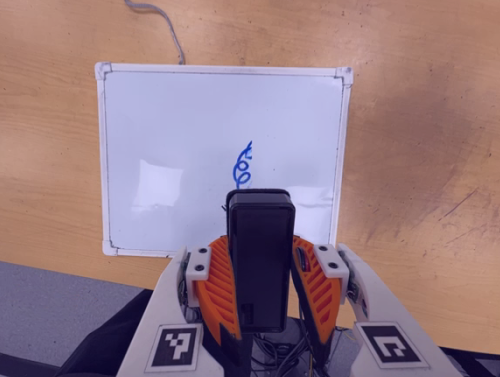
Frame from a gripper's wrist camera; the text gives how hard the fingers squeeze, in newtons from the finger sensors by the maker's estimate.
{"total": 6.5, "left": 5.3, "right": 7.7}